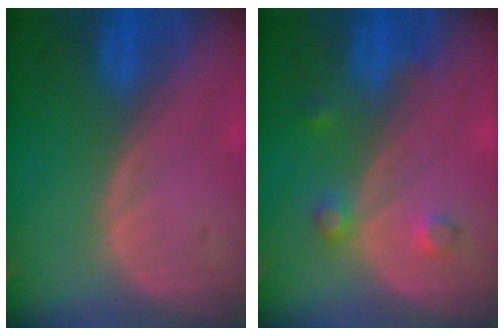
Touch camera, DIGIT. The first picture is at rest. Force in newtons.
{"total": 2.6, "press": 2.6, "slide": 0.3}